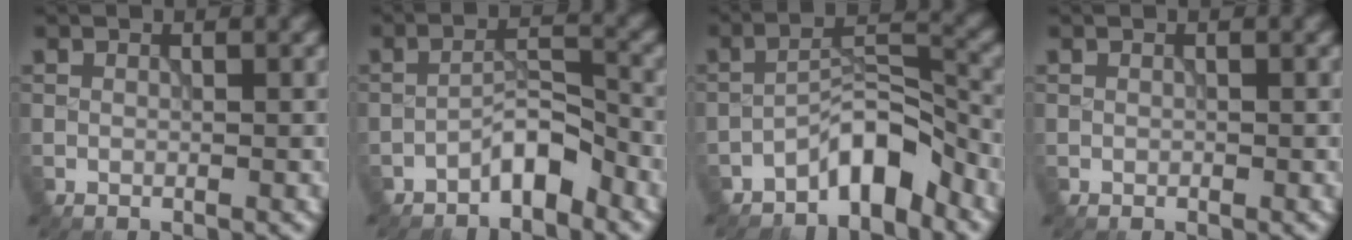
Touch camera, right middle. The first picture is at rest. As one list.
[{"total": 3.2, "force": [-2.5, 0.9, 1.8], "torque": [-0.025, 0.019, -0.047]}, {"total": 4.9, "force": [-3.7, 1.3, 2.9], "torque": [-0.038, 0.021, -0.072]}, {"total": 0.0}]